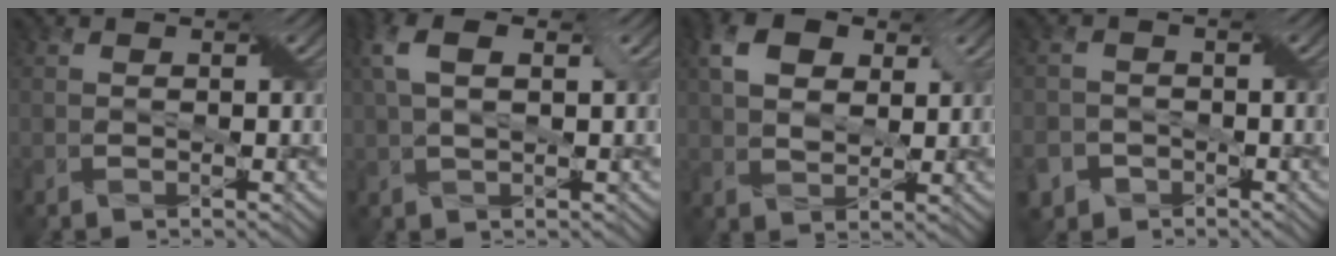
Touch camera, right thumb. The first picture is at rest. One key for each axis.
{"total": 5.7, "fx": 1.8, "fy": 2.5, "fz": 4.8, "tx": -0.113, "ty": 0.015, "tz": 0.032}
{"total": 6.8, "fx": 2.8, "fy": 4.4, "fz": 4.3, "tx": -0.100, "ty": 0.006, "tz": 0.047}
{"total": 5.6, "fx": -3.5, "fy": 4.2, "fz": 1.2, "tx": -0.022, "ty": -0.015, "tz": -0.069}